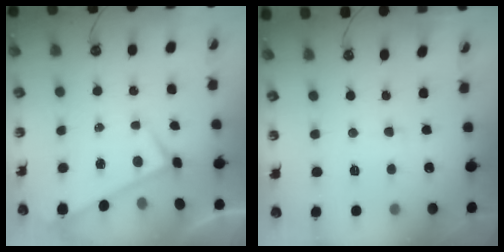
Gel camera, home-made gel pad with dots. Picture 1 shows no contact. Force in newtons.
{"total": 1.7, "press": 1.7, "slide": 0.2}